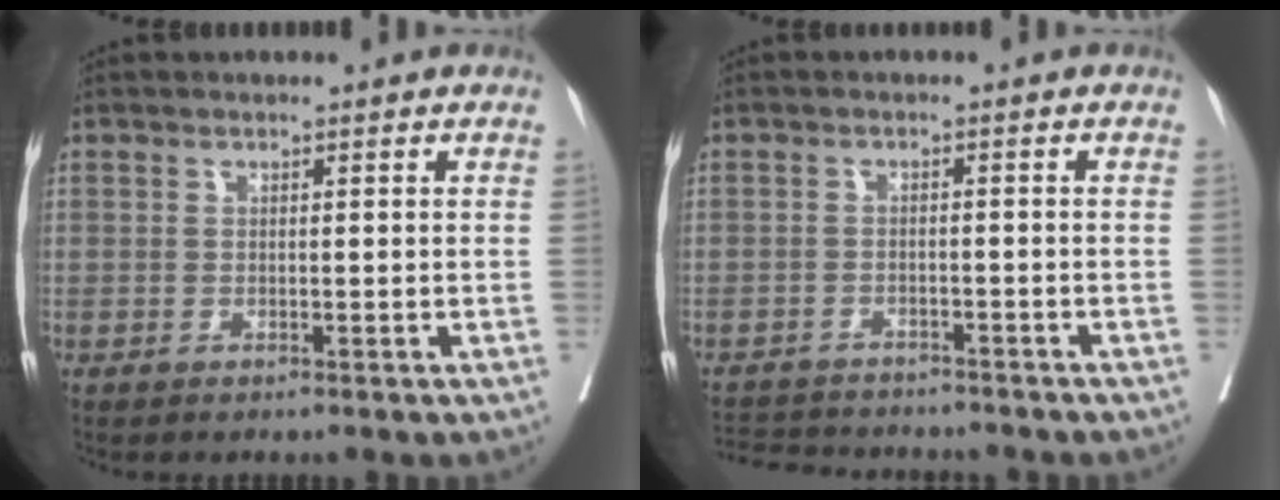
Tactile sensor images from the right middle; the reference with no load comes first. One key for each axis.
{"total": 10.7, "fx": -10.0, "fy": 2.1, "fz": 3.1, "tx": -0.060, "ty": 0.002, "tz": -0.137}